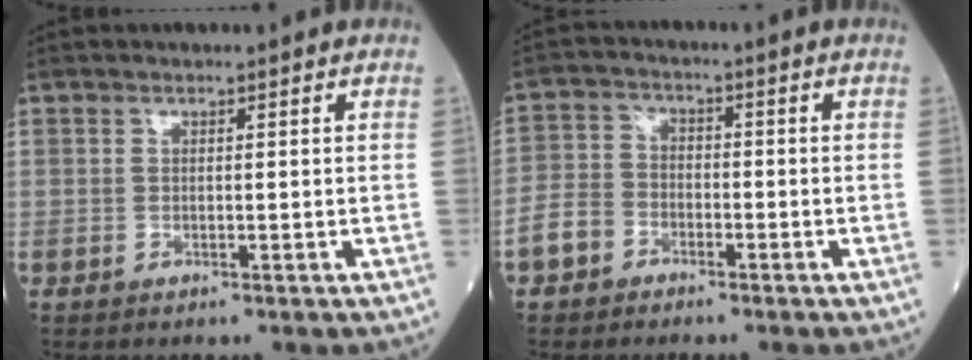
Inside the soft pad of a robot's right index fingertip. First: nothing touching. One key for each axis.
{"total": 4.9, "fx": -2.9, "fy": 3.6, "fz": 1.7, "tx": -0.045, "ty": 0.012, "tz": -0.062}